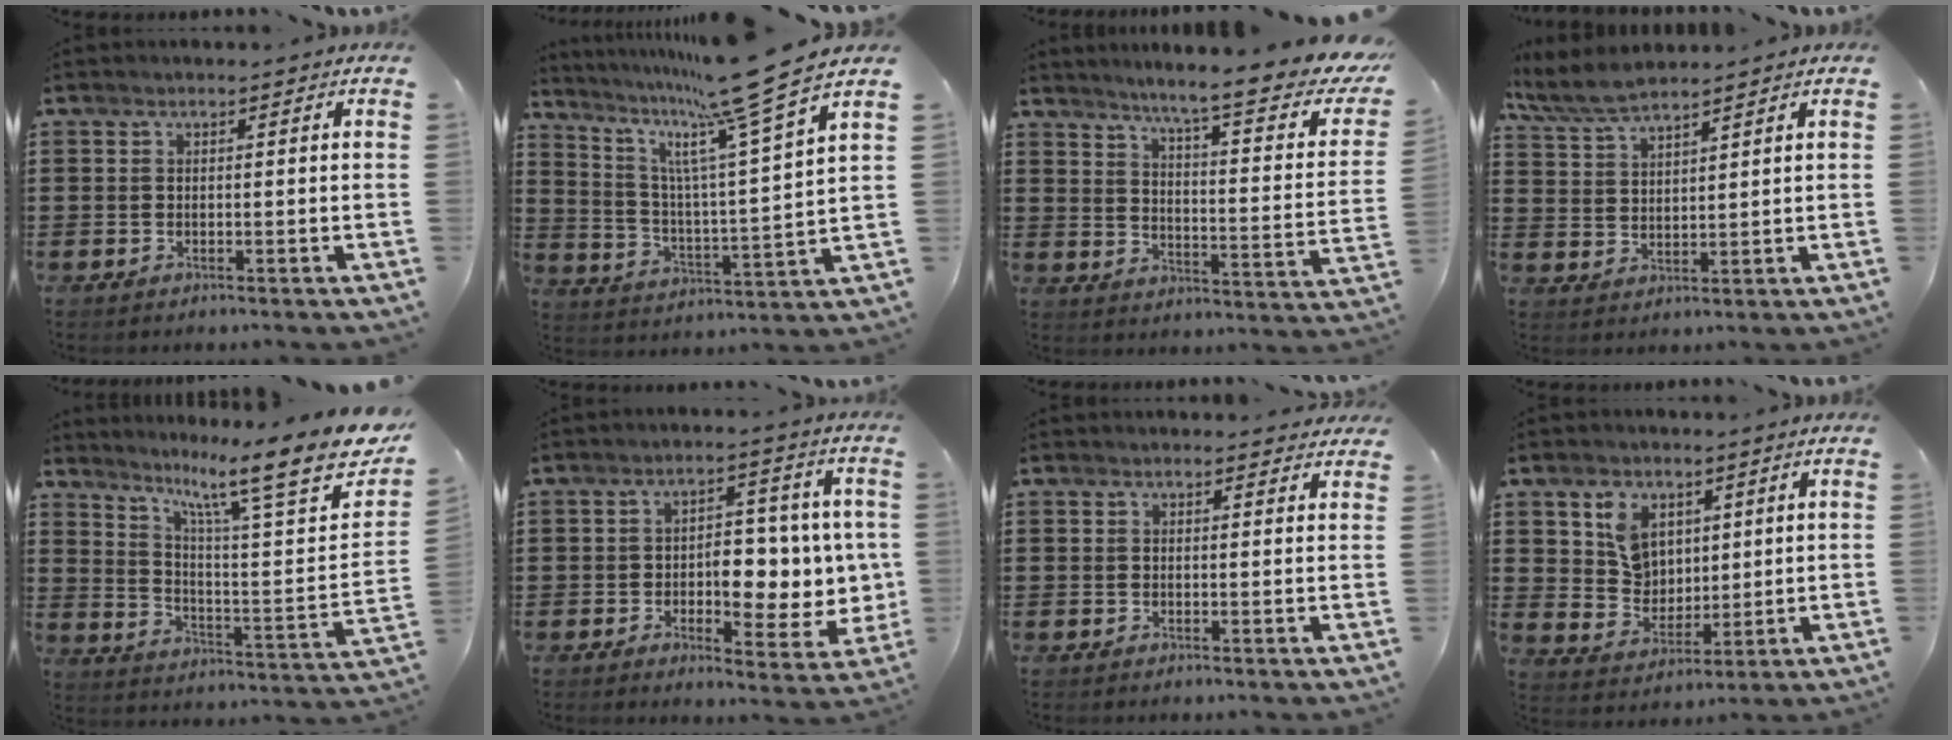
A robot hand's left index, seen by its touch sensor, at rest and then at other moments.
{"total": 12.1, "force": [9.6, -0.4, 7.4], "torque": [-0.156, -0.069, 0.146]}
{"total": 8.4, "force": [6.6, 0.0, 5.1], "torque": [-0.100, -0.053, 0.099]}
{"total": 5.4, "force": [4.8, 1.1, 2.2], "torque": [-0.058, -0.007, 0.089]}
{"total": 14.1, "force": [10.3, 0.9, 9.6], "torque": [-0.181, -0.077, 0.154]}
{"total": 7.4, "force": [-0.2, 3.9, 6.3], "torque": [-0.096, 0.000, -0.009]}
{"total": 1.3, "force": [1.2, 0.2, 0.0], "torque": [-0.003, 0.002, 0.024]}
{"total": 6.8, "force": [3.2, 5.4, 2.7], "torque": [-0.062, 0.011, 0.057]}